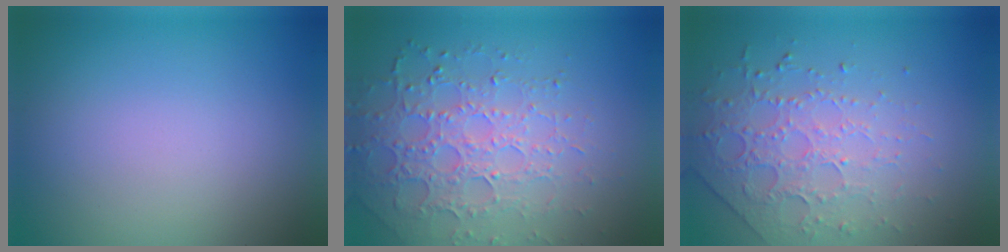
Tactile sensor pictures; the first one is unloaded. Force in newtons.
{"total": 4.9, "press": 4.2, "slide": 2.4}
{"total": 4.7, "press": 3.2, "slide": 3.5}